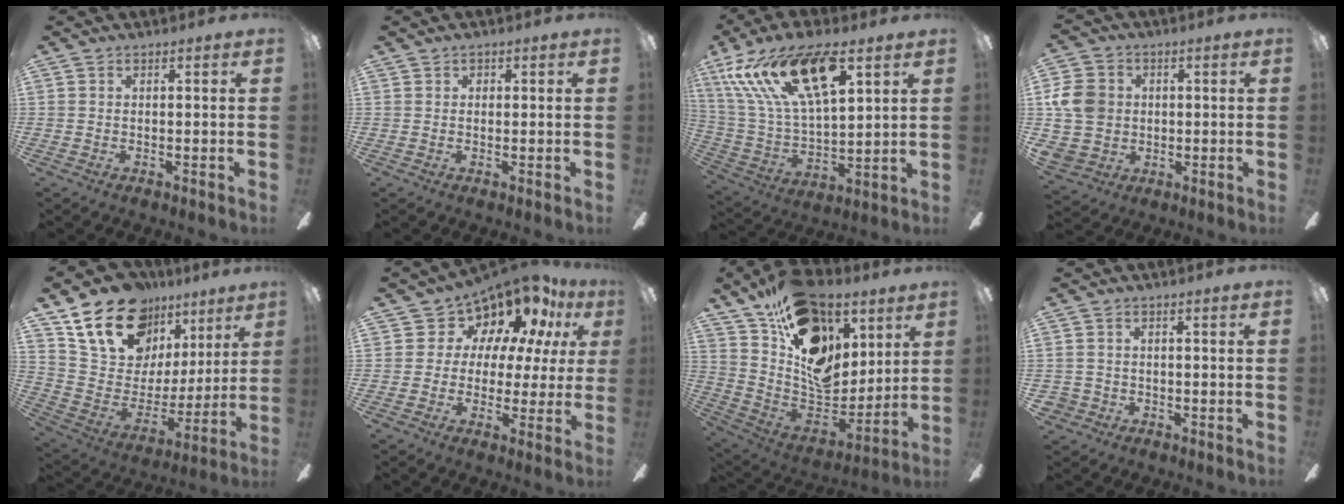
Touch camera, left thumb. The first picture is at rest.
{"total": 0.9, "force": [0.2, 0.8, 0.3], "torque": [0.002, 0.001, 0.001]}
{"total": 22.8, "force": [12.4, 9.8, 16.4], "torque": [-0.338, -0.046, 0.214]}
{"total": 10.8, "force": [1.3, 9.7, 4.6], "torque": [-0.105, 0.012, 0.030]}
{"total": 20.2, "force": [13.3, 12.5, 8.6], "torque": [-0.161, -0.070, 0.250]}
{"total": 10.3, "force": [8.3, 5.9, 1.8], "torque": [-0.045, -0.078, 0.150]}
{"total": 22.1, "force": [9.6, 15.0, 13.0], "torque": [-0.190, -0.052, 0.184]}
{"total": 2.7, "force": [-1.2, 2.3, 0.5], "torque": [-0.016, 0.002, -0.025]}